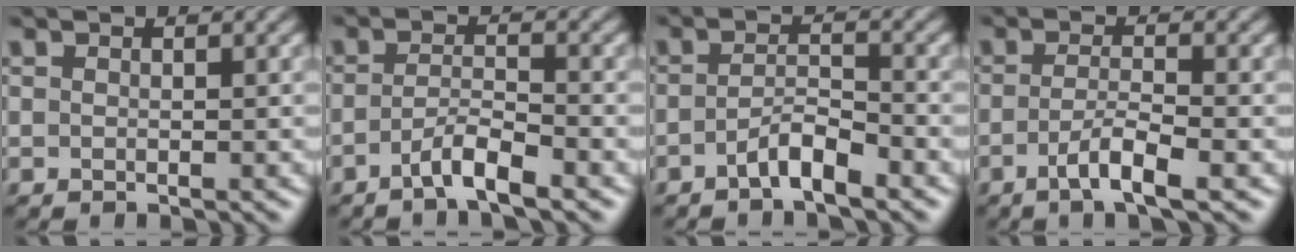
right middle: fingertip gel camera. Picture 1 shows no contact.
{"total": 3.1, "force": [-1.9, 0.5, 2.3], "torque": [-0.043, 0.004, -0.043]}
{"total": 2.8, "force": [-1.8, 0.6, 2.0], "torque": [-0.036, 0.008, -0.036]}
{"total": 3.3, "force": [-1.6, 0.6, 2.9], "torque": [-0.054, 0.000, -0.034]}